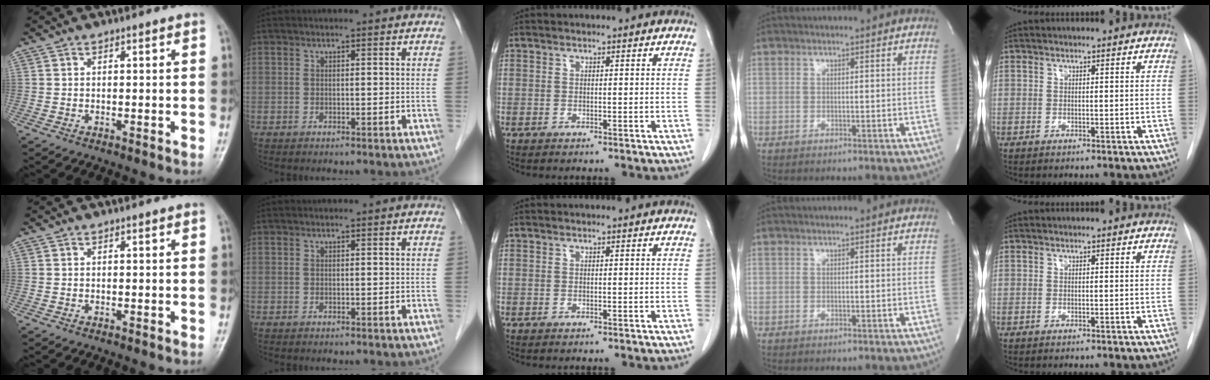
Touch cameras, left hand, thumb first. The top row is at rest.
{}